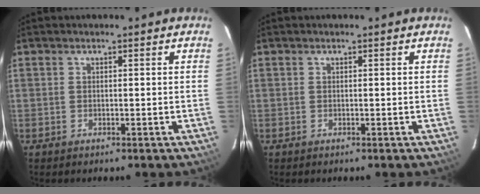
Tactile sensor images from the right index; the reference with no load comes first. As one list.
[{"total": 0.0}]